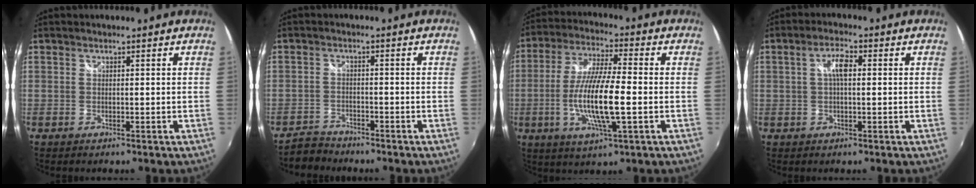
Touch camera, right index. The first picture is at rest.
{"total": 4.0, "force": [-3.7, 1.7, 0.0], "torque": [-0.016, 0.007, -0.070]}
{"total": 13.1, "force": [-2.8, 2.0, 12.7], "torque": [-0.252, -0.005, -0.051]}
{"total": 4.1, "force": [0.6, 1.5, 3.8], "torque": [-0.070, 0.011, 0.009]}